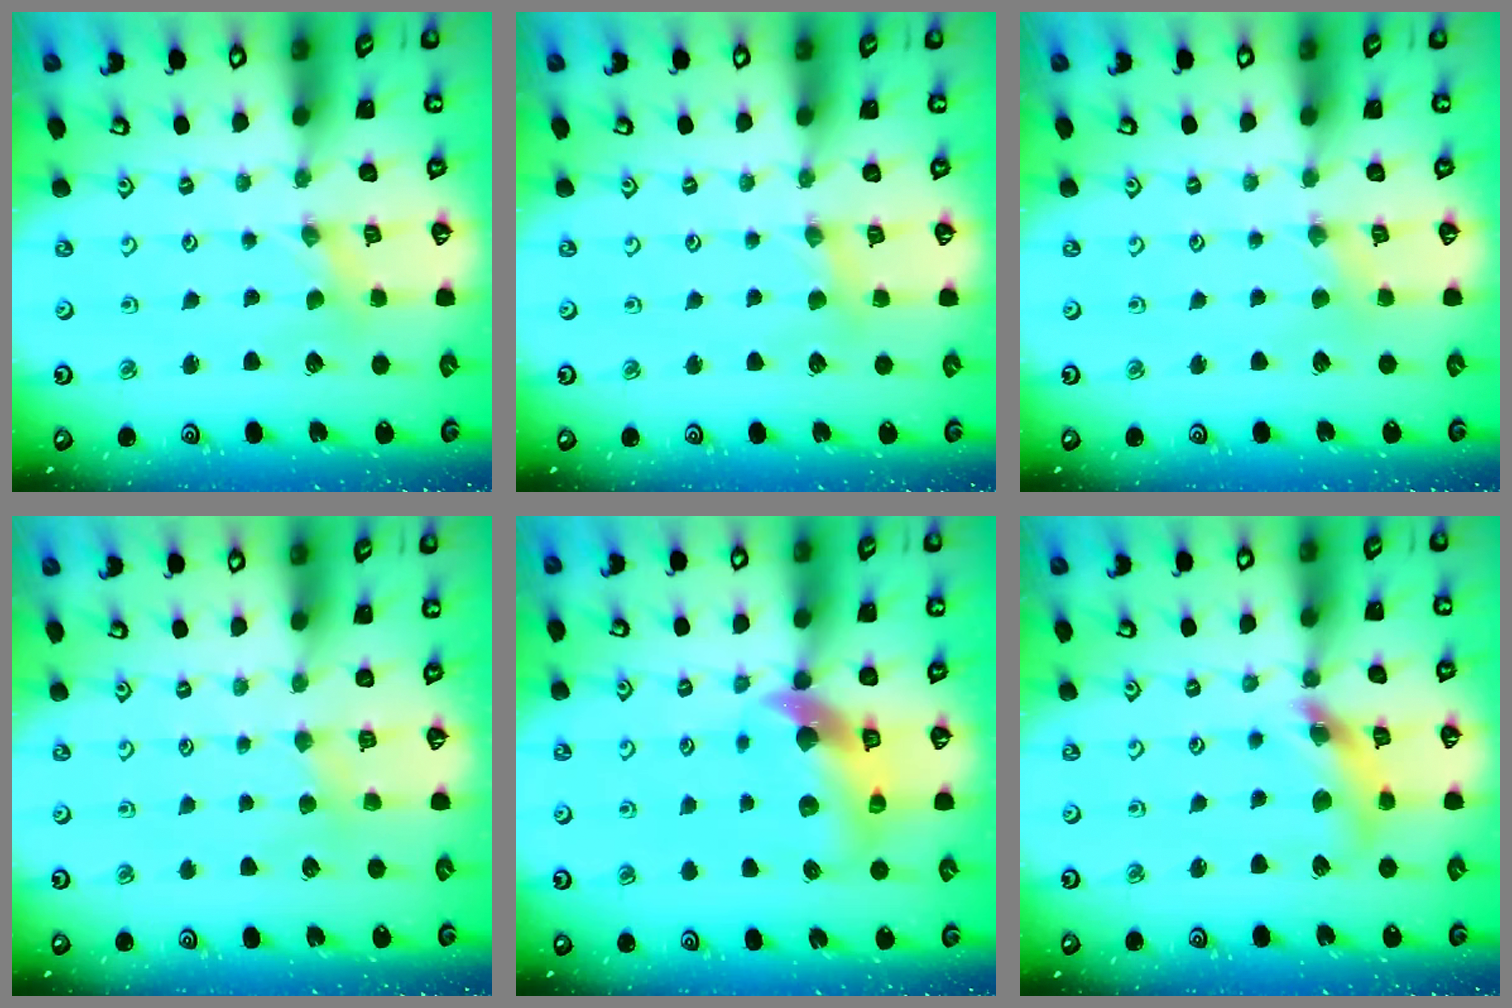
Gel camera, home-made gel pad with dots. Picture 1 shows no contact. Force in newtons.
{"total": 3.0, "press": 2.9, "slide": 0.4}
{"total": 2.0, "press": 2.0, "slide": 0.4}
{"total": 2.1, "press": 2.0, "slide": 0.4}
{"total": 10.0, "press": 9.9, "slide": 1.6}
{"total": 11.9, "press": 11.8, "slide": 1.5}